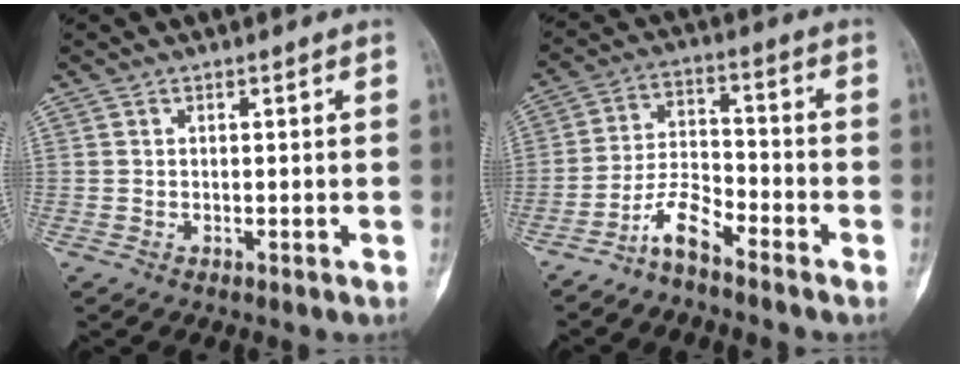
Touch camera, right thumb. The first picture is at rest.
{"total": 6.4, "force": [-5.1, 1.6, 3.5], "torque": [-0.064, 0.050, -0.107]}